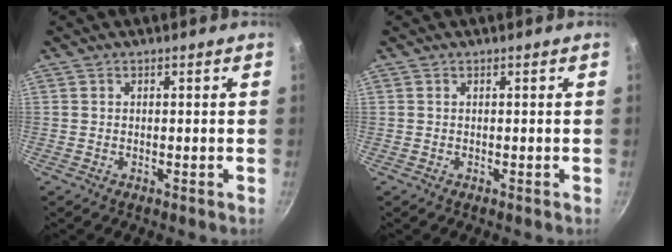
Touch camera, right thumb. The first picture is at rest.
{"total": 0.0}